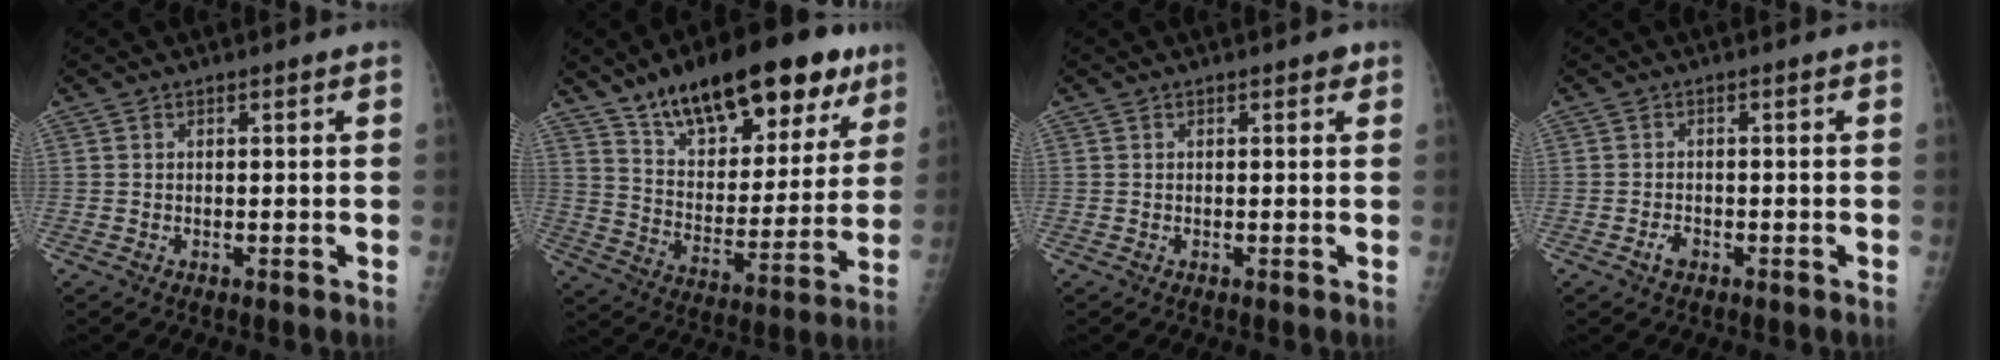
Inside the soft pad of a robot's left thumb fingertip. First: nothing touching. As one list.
[{"total": 25.9, "force": [16.4, 11.3, 16.6], "torque": [-0.211, -0.040, 0.256]}, {"total": 0.8, "force": [0.4, 0.5, 0.5], "torque": [0.001, 0.000, 0.001]}, {"total": 1.8, "force": [-1.0, 1.1, 0.9], "torque": [-0.017, 0.007, -0.018]}]